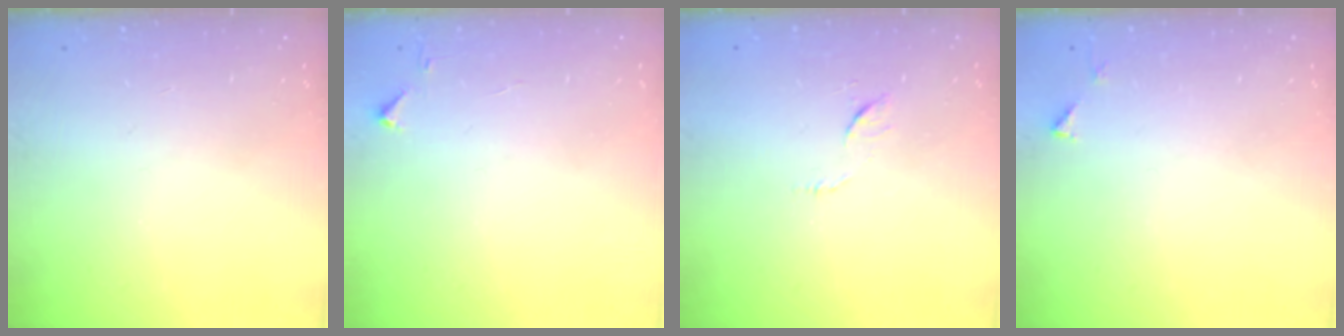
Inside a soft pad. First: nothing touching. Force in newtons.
{"total": 2.8, "press": 2.8, "slide": 0.4}
{"total": 4.6, "press": 4.5, "slide": 0.5}
{"total": 3.5, "press": 3.5, "slide": 0.3}